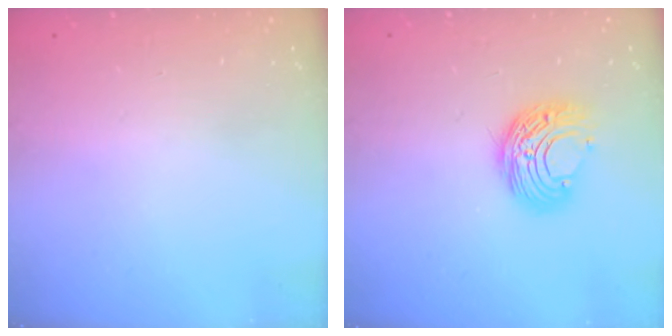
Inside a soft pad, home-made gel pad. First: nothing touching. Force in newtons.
{"total": 9.0, "press": 9.0, "slide": 0.2}